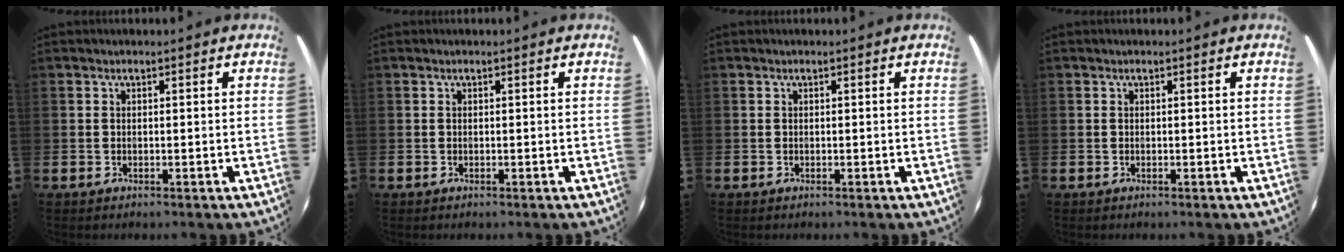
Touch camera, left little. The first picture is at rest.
{"total": 0.0}
{"total": 0.0}
{"total": 0.0}